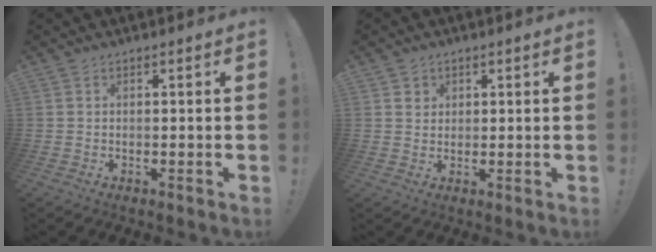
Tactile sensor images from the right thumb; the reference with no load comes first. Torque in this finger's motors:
{"motor_torque": [0.00, 0.00, 0.06, -0.04, -0.03]}